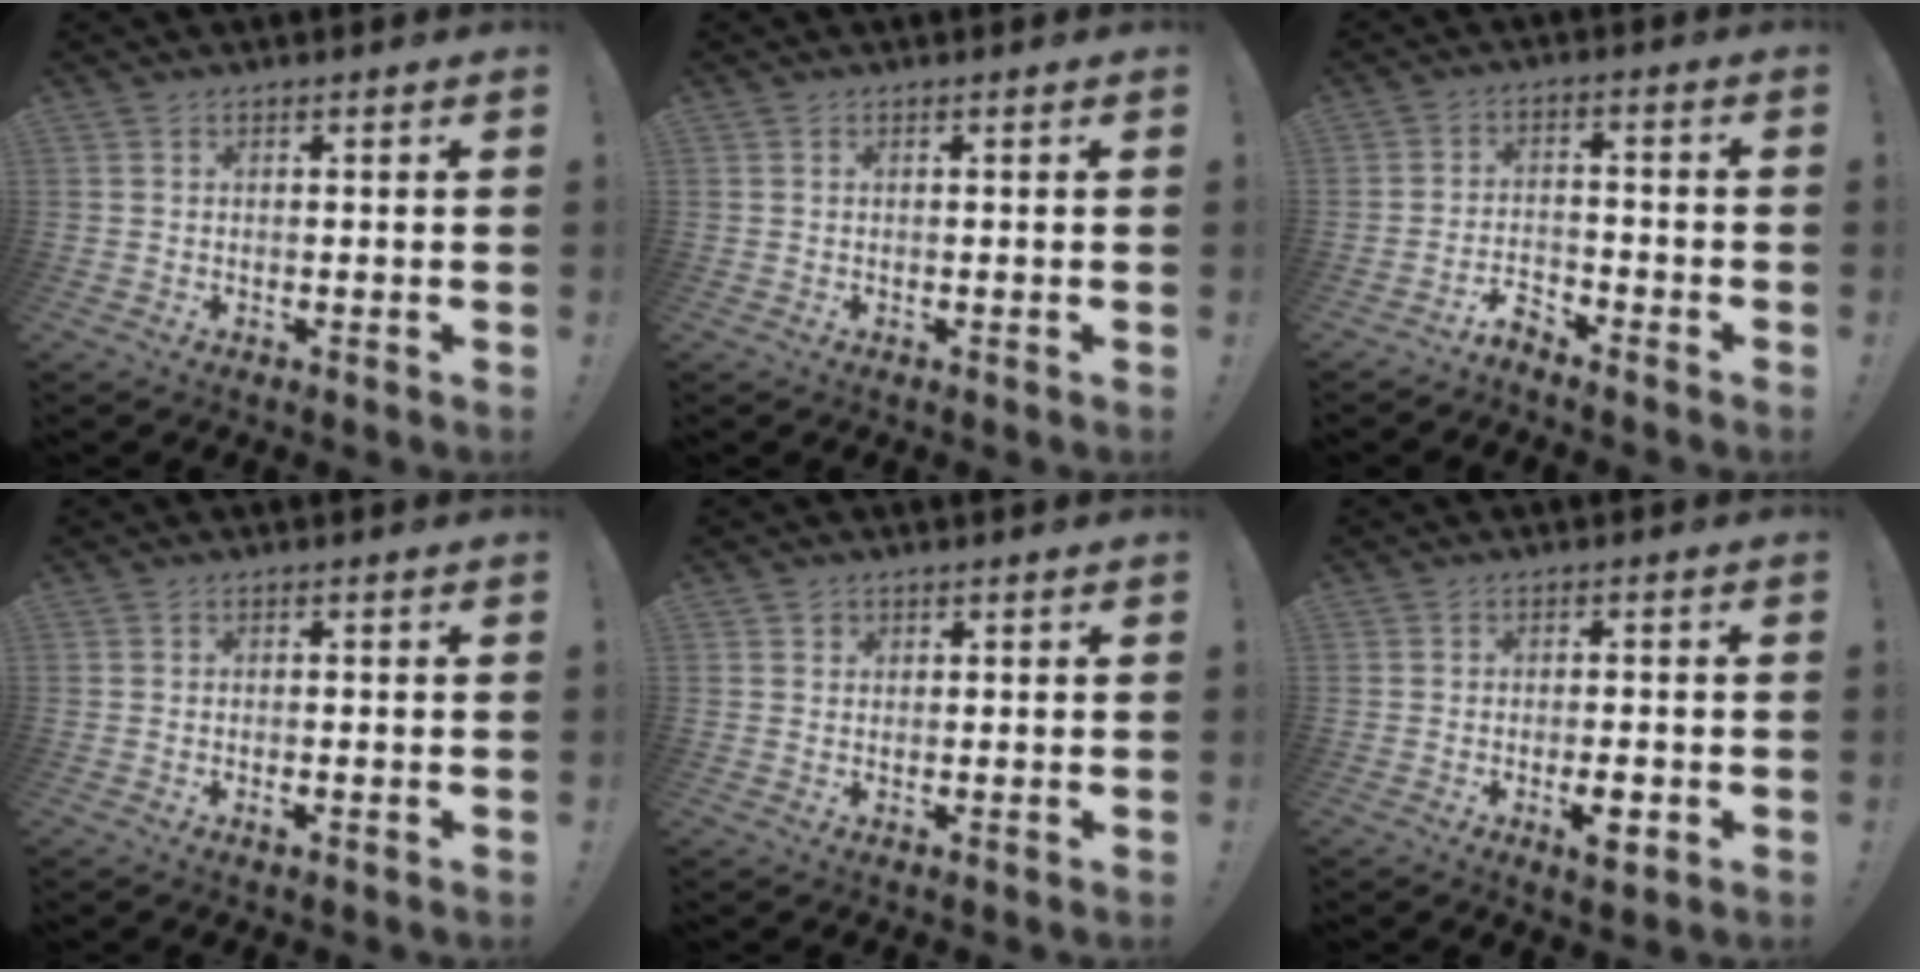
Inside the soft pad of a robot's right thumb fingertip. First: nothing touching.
{"total": 0.0}
{"total": 4.9, "force": [-4.7, 0.8, 1.1], "torque": [-0.032, 0.014, -0.088]}
{"total": 1.0, "force": [-0.6, 0.1, 0.8], "torque": [-0.020, 0.002, -0.009]}
{"total": 1.4, "force": [0.8, 1.1, 0.2], "torque": [-0.003, -0.002, 0.015]}
{"total": 4.9, "force": [-2.1, 1.3, 4.2], "torque": [-0.059, 0.003, -0.031]}